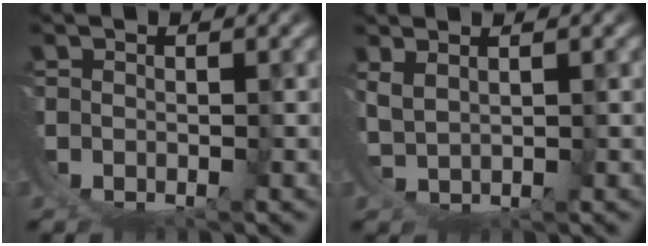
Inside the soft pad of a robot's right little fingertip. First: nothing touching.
{"total": 1.9, "force": [1.7, 0.2, 0.9], "torque": [-0.029, -0.005, 0.041]}